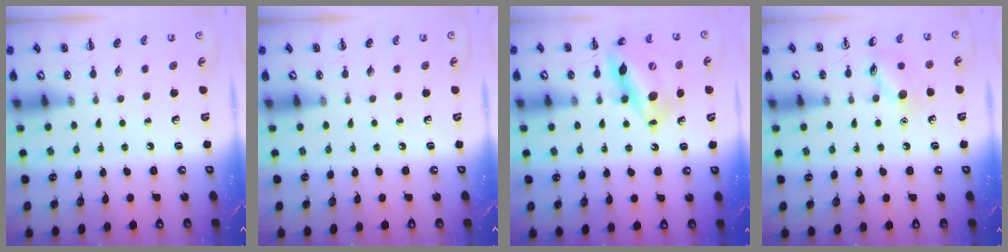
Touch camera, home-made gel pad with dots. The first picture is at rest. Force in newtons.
{"total": 0.0}
{"total": 16.0, "press": 15.7, "slide": 3.1}
{"total": 8.7, "press": 8.7, "slide": 0.6}